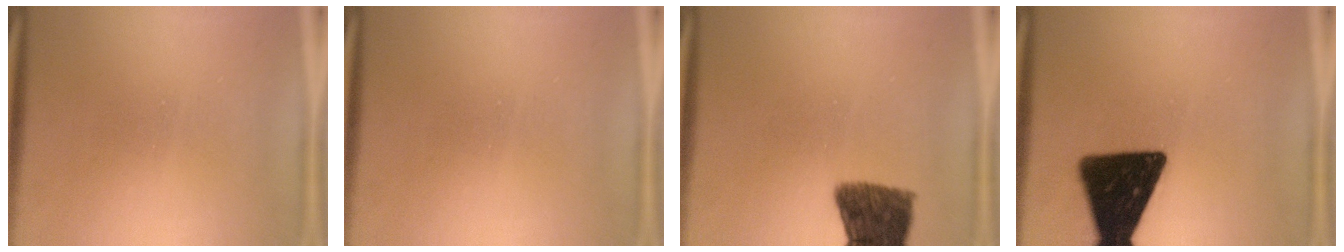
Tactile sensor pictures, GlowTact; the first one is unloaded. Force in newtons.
{"total": 0.0}
{"total": 10.2}
{"total": 17.2}